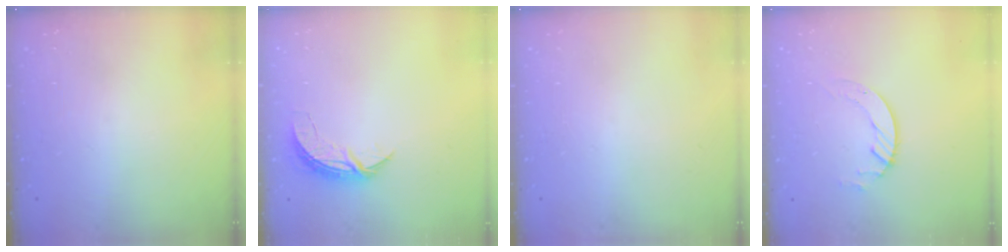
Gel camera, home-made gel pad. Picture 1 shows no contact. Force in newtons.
{"total": 5.5, "press": 5.5, "slide": 0.3}
{"total": 0.0}
{"total": 4.2, "press": 4.1, "slide": 0.5}